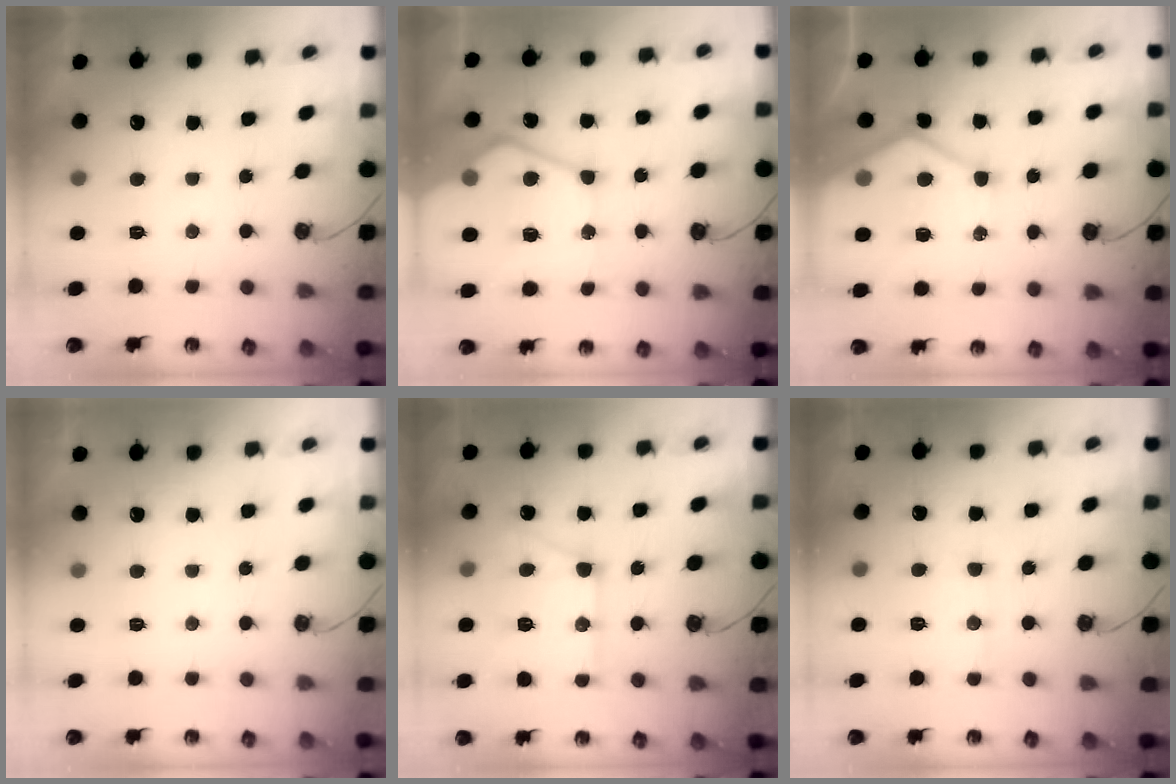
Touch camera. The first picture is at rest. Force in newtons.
{"total": 19.6, "press": 19.5, "slide": 1.8}
{"total": 14.1, "press": 14.0, "slide": 1.3}
{"total": 0.0}
{"total": 13.8, "press": 13.8, "slide": 0.9}
{"total": 6.4, "press": 6.4, "slide": 0.5}